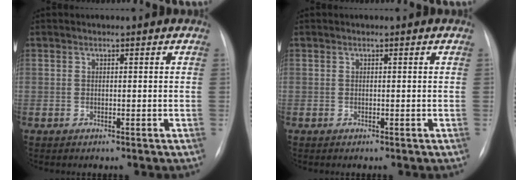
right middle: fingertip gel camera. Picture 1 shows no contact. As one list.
[{"total": 0.0}]